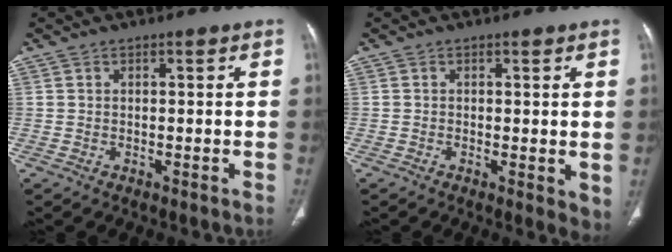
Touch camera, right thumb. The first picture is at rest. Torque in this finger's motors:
{"motor_torque": [-0.30, 0.31, -0.31, 0.07, -0.02]}